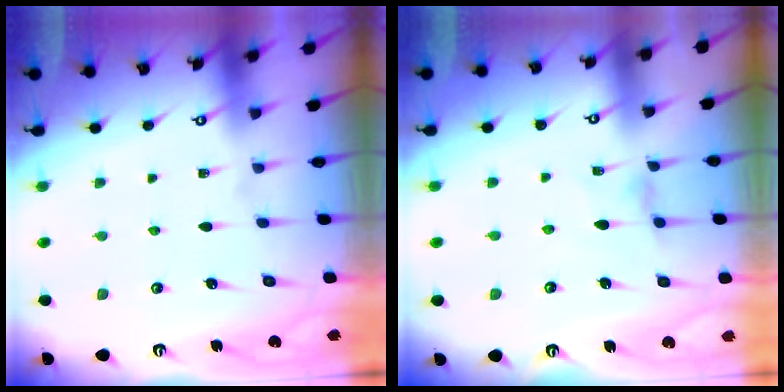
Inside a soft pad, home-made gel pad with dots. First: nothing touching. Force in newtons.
{"total": 2.0, "press": 2.0, "slide": 0.4}